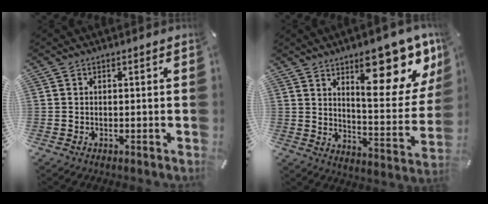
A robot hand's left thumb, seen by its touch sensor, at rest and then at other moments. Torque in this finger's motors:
{"motor_torque": [2.76, 2.24, 1.38, -1.39, 0.13]}